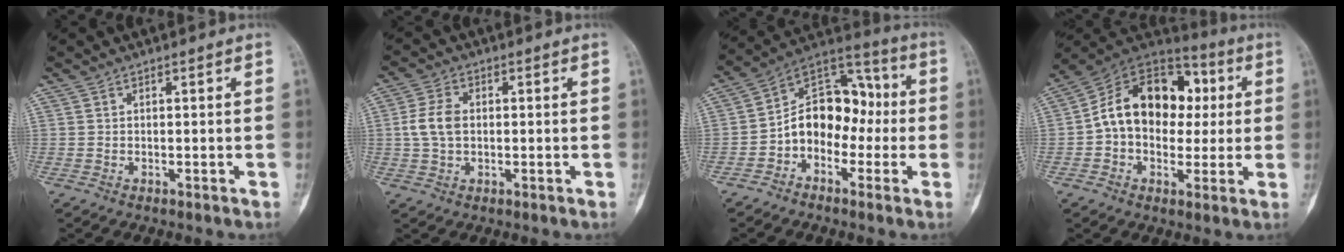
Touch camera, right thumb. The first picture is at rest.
{"total": 5.9, "force": [0.3, 3.9, 4.4], "torque": [-0.092, 0.009, 0.003]}
{"total": 13.6, "force": [-2.2, 9.7, 9.2], "torque": [-0.106, 0.056, -0.053]}
{"total": 18.3, "force": [1.5, 13.2, 12.5], "torque": [-0.158, 0.041, 0.014]}